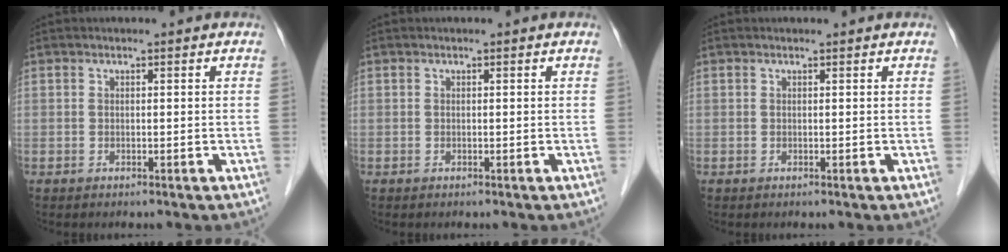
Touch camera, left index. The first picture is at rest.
{"total": 0.0}
{"total": 0.0}